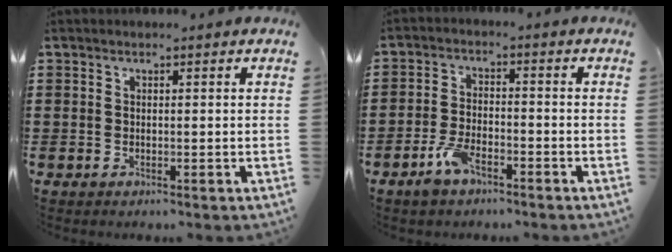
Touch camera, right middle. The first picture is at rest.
{"total": 4.8, "force": [-3.1, 2.0, 3.1], "torque": [-0.078, 0.003, -0.065]}